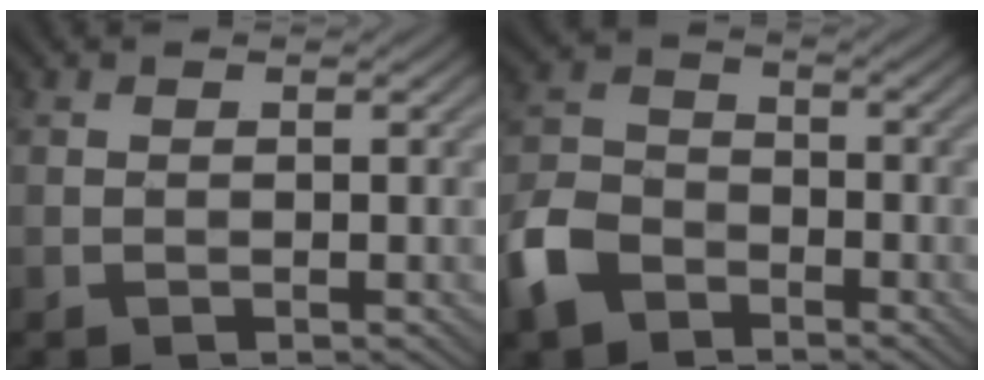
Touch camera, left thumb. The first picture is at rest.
{"total": 6.9, "force": [-4.3, 4.3, 3.3], "torque": [-0.090, 0.002, -0.101]}